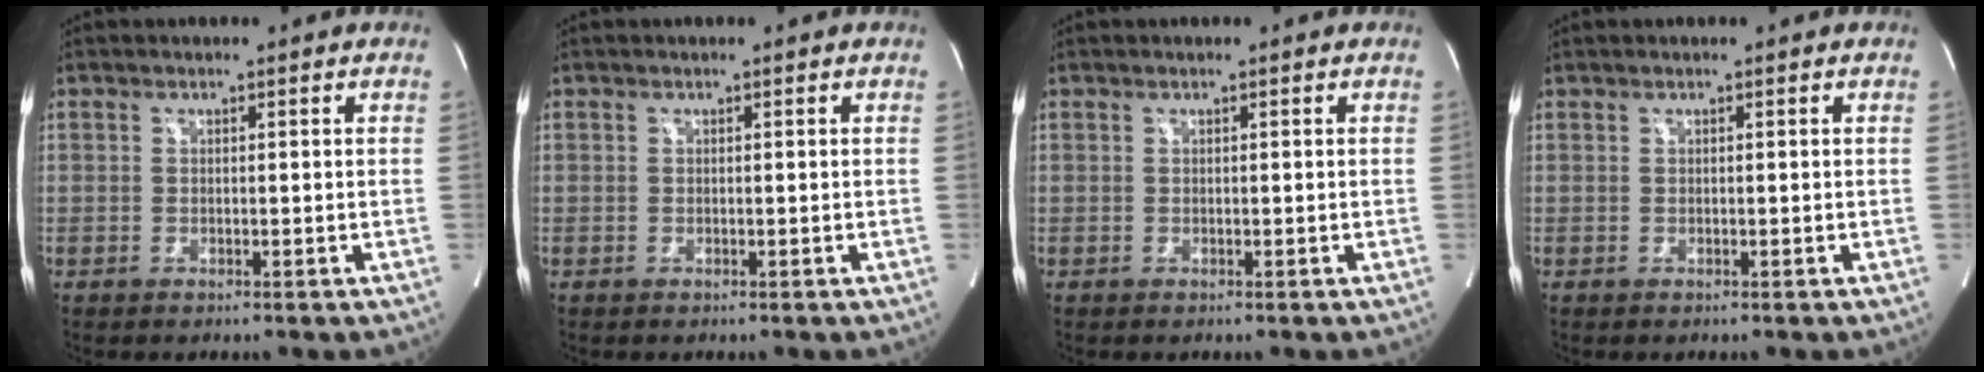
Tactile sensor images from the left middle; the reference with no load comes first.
{"total": 0.0}
{"total": 0.0}
{"total": 0.0}